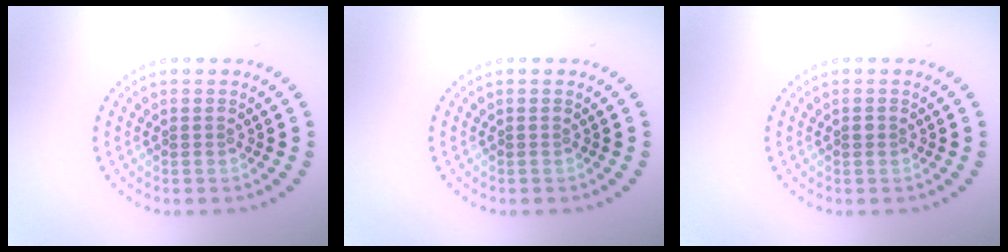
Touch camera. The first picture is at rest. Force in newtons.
{"total": 0.0}
{"total": 0.7, "press": 0.7, "slide": 0.1}